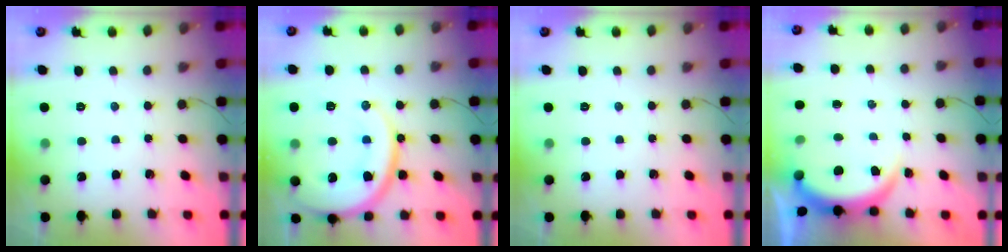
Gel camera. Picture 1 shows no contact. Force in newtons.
{"total": 17.6, "press": 17.6, "slide": 1.8}
{"total": 0.0}
{"total": 4.0, "press": 3.9, "slide": 0.3}